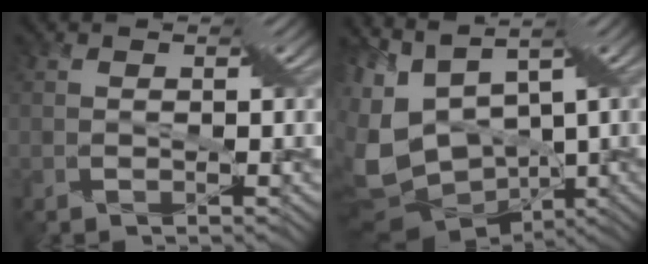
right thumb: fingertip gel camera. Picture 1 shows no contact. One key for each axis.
{"total": 13.3, "fx": 0.1, "fy": 9.4, "fz": 9.4, "tx": -0.269, "ty": -0.032, "tz": 0.045}